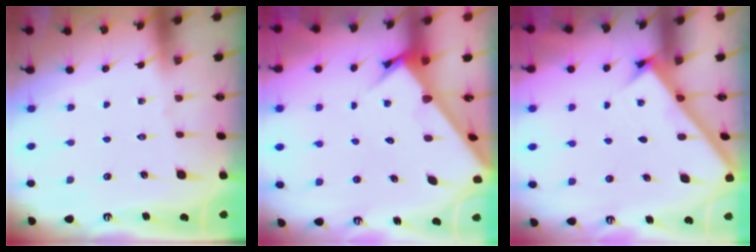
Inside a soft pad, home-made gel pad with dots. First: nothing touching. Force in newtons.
{"total": 2.9, "press": 2.9, "slide": 0.2}
{"total": 2.6, "press": 2.6, "slide": 0.4}